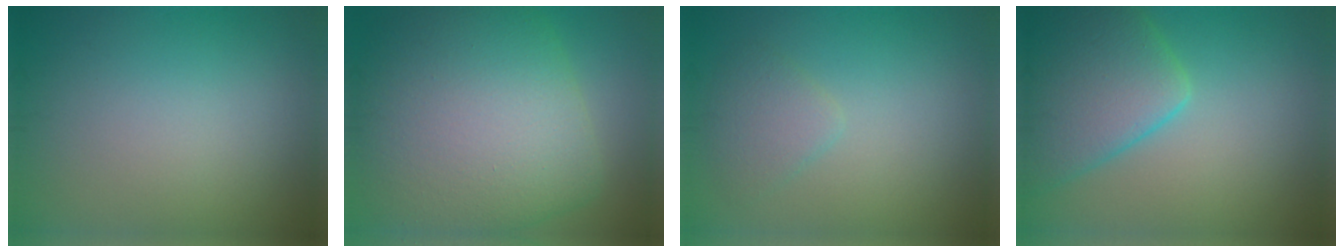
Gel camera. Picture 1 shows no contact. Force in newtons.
{"total": 12.3, "press": 12.2, "slide": 0.8}
{"total": 2.0, "press": 2.0, "slide": 0.2}
{"total": 7.8, "press": 7.8, "slide": 0.5}